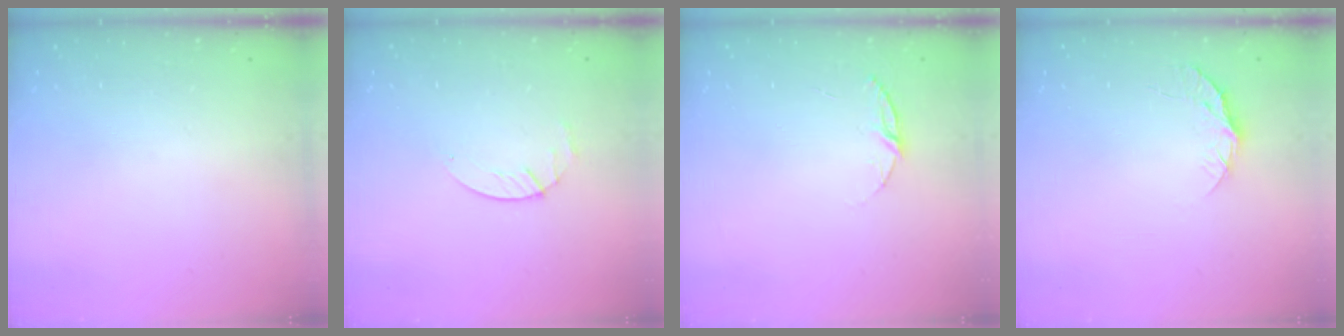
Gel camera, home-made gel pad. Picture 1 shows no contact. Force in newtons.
{"total": 2.9, "press": 2.9, "slide": 0.4}
{"total": 5.9, "press": 5.8, "slide": 0.6}
{"total": 8.1, "press": 8.1, "slide": 0.7}